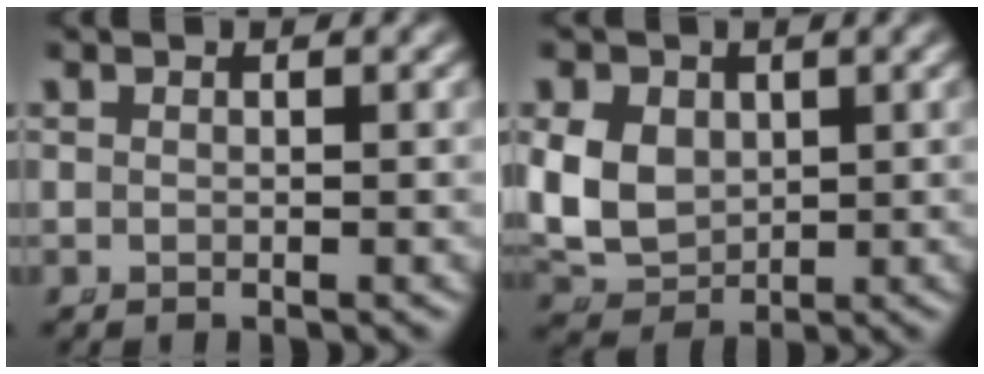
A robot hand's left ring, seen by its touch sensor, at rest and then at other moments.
{"total": 8.7, "force": [-0.3, 7.7, 4.1], "torque": [-0.121, -0.036, 0.009]}